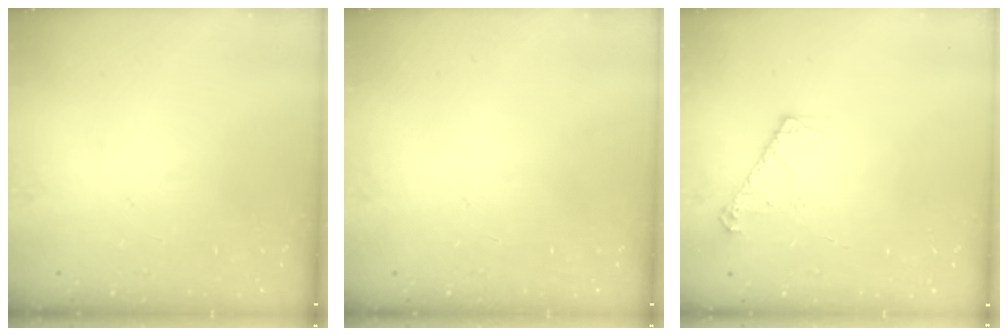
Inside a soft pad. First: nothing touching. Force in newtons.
{"total": 0.0}
{"total": 6.0, "press": 6.0, "slide": 0.7}